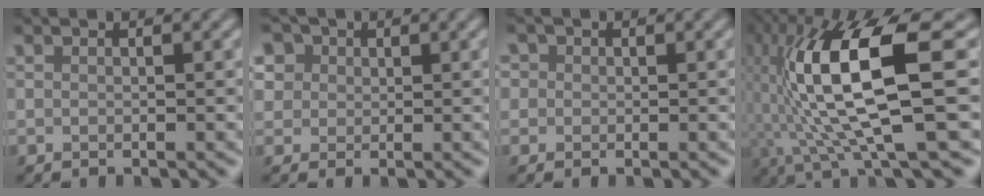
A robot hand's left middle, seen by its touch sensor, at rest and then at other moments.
{"total": 7.2, "force": [3.7, 5.4, 3.1], "torque": [-0.064, 0.024, 0.043]}
{"total": 2.9, "force": [1.2, 2.4, 1.1], "torque": [-0.008, 0.017, -0.001]}
{"total": 12.2, "force": [0.3, 2.6, 12.0], "torque": [-0.223, 0.011, 0.010]}